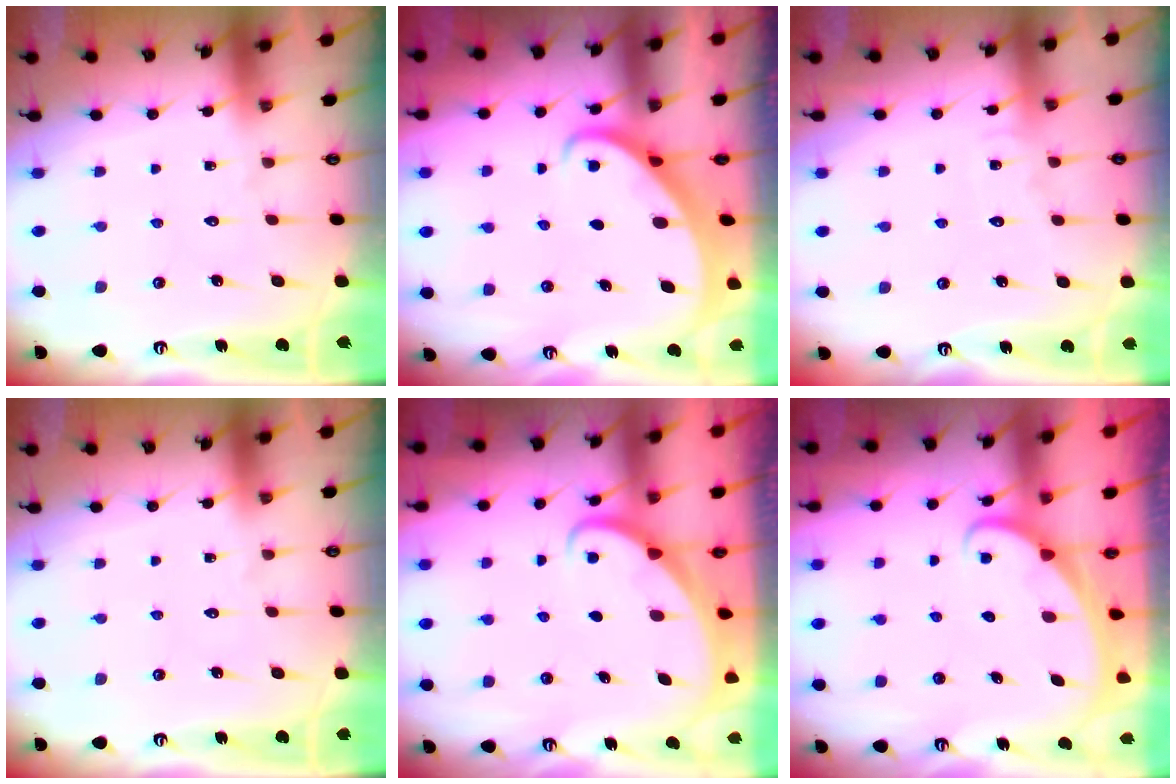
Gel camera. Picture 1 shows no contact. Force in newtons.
{"total": 2.7, "press": 2.6, "slide": 0.3}
{"total": 6.0, "press": 6.0, "slide": 0.6}
{"total": 0.0}
{"total": 2.0, "press": 2.0, "slide": 0.2}
{"total": 1.7, "press": 1.7, "slide": 0.1}